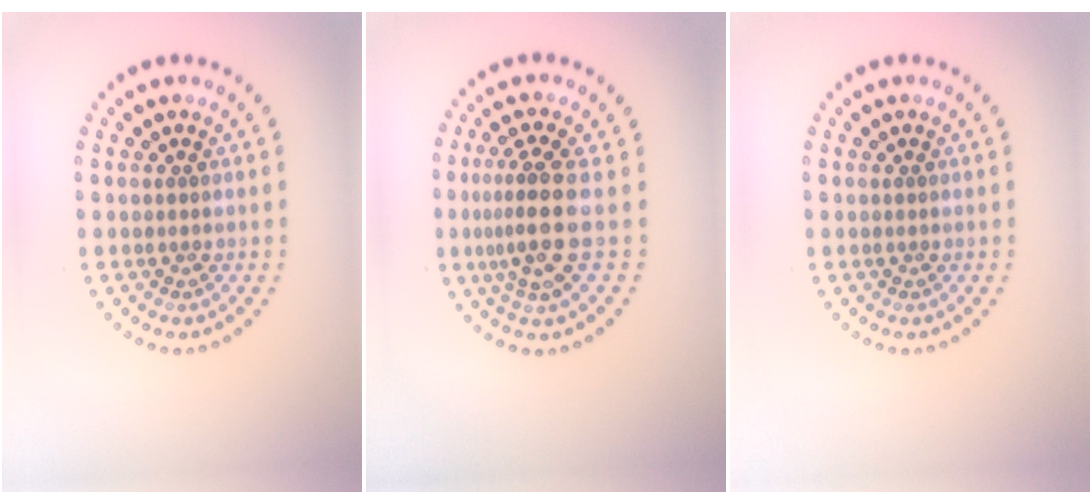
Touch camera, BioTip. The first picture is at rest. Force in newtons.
{"total": 3.8, "press": 3.0, "slide": 2.4}
{"total": 0.0}